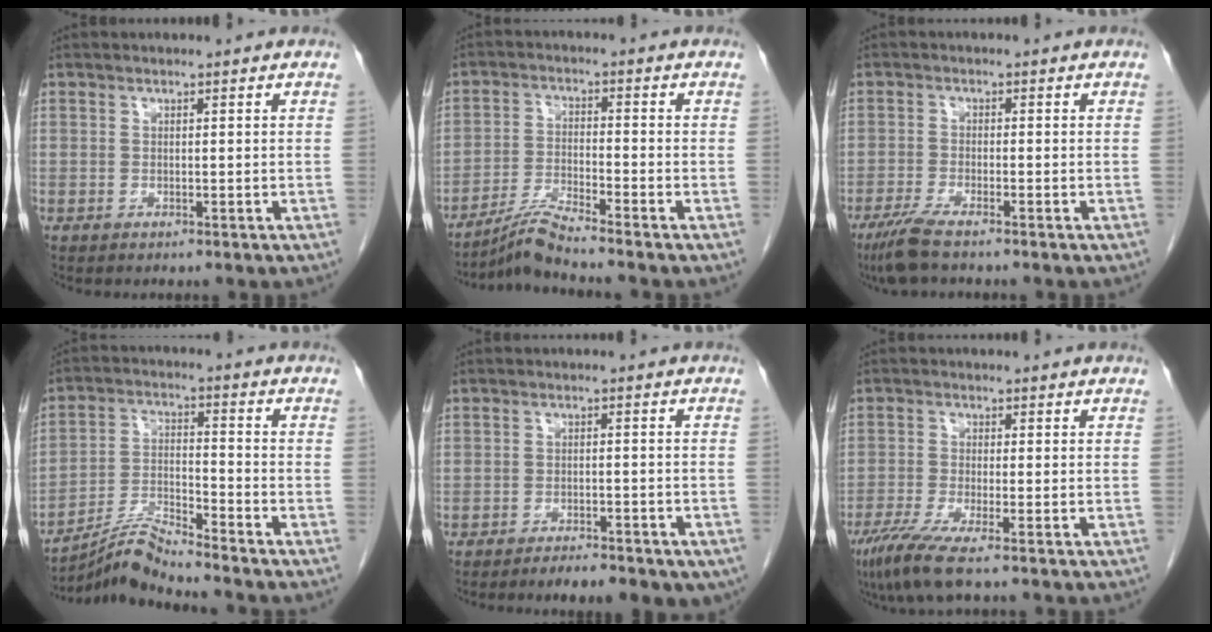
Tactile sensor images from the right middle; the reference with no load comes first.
{"total": 5.5, "force": [-4.9, -1.7, 1.7], "torque": [-0.037, -0.023, -0.096]}
{"total": 4.6, "force": [-3.5, 0.2, 3.0], "torque": [-0.065, -0.013, -0.067]}
{"total": 7.0, "force": [-6.6, -1.5, 1.9], "torque": [-0.046, -0.006, -0.123]}
{"total": 8.4, "force": [-6.0, 2.6, 5.3], "torque": [-0.058, 0.001, -0.079]}
{"total": 6.1, "force": [-4.1, 0.0, 4.5], "torque": [-0.086, -0.018, -0.078]}